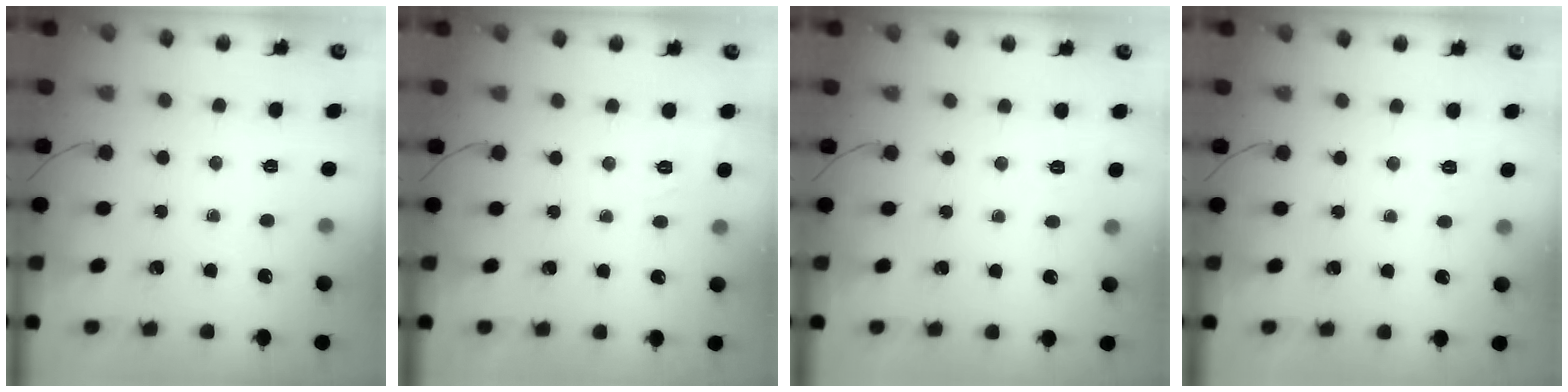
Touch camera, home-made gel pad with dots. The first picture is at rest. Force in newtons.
{"total": 7.3, "press": 7.2, "slide": 1.6}
{"total": 2.0, "press": 0.4, "slide": 1.9}
{"total": 2.0, "press": 0.4, "slide": 1.9}